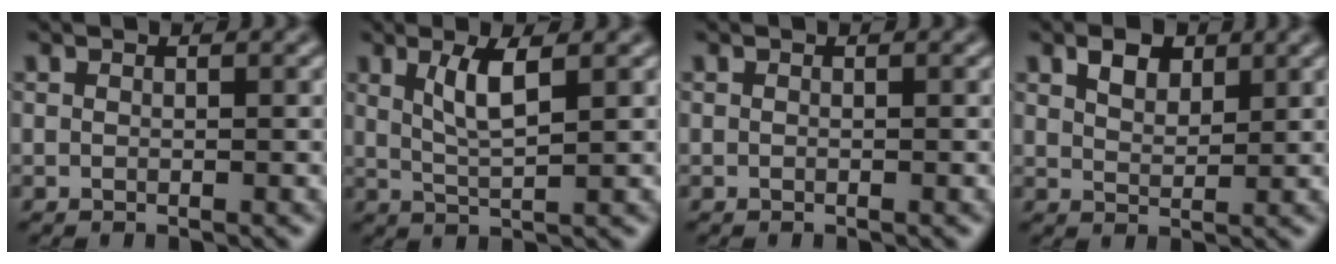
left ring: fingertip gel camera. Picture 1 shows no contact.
{"total": 3.2, "force": [1.4, 0.7, 2.8], "torque": [-0.056, -0.003, 0.028]}
{"total": 0.0}
{"total": 2.6, "force": [1.7, 1.4, 1.5], "torque": [-0.030, 0.004, 0.031]}